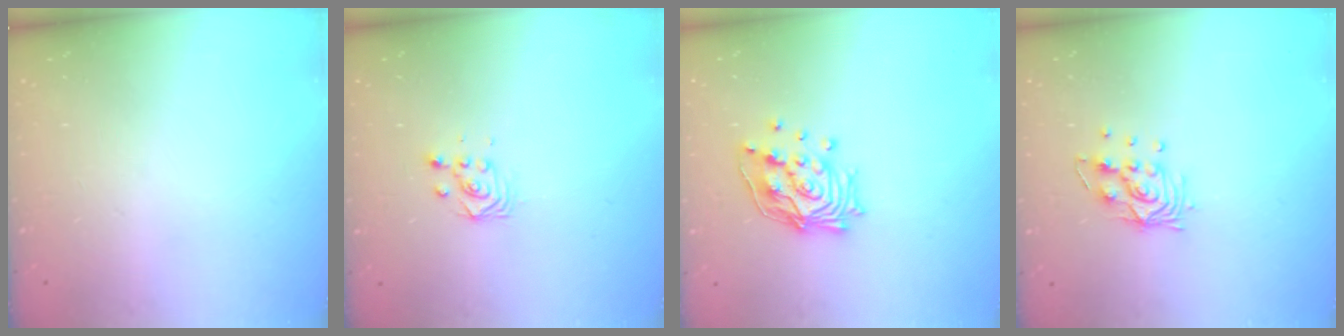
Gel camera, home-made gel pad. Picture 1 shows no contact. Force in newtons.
{"total": 2.9, "press": 2.9, "slide": 0.1}
{"total": 15.4, "press": 15.2, "slide": 1.8}
{"total": 8.9, "press": 8.9, "slide": 0.7}